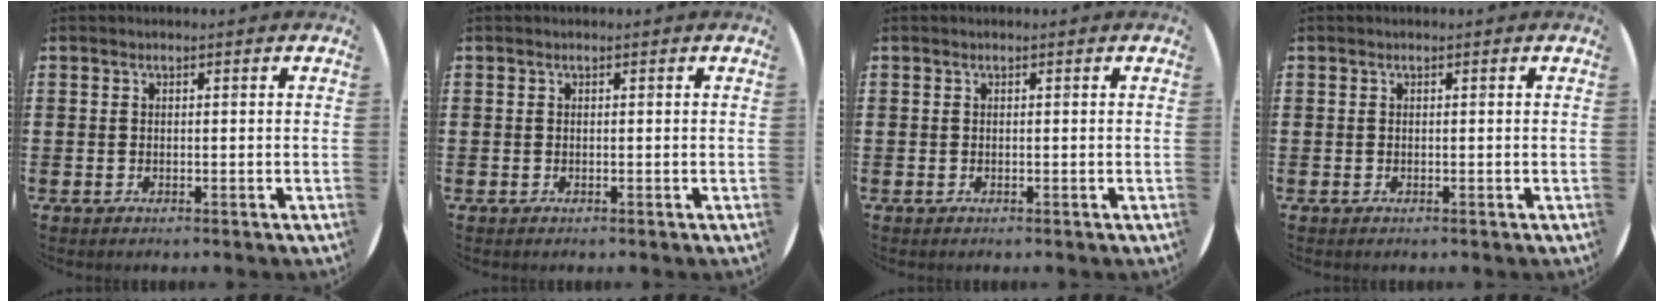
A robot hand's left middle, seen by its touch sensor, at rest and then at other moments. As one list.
[{"total": 0.0}, {"total": 0.0}, {"total": 0.0}]